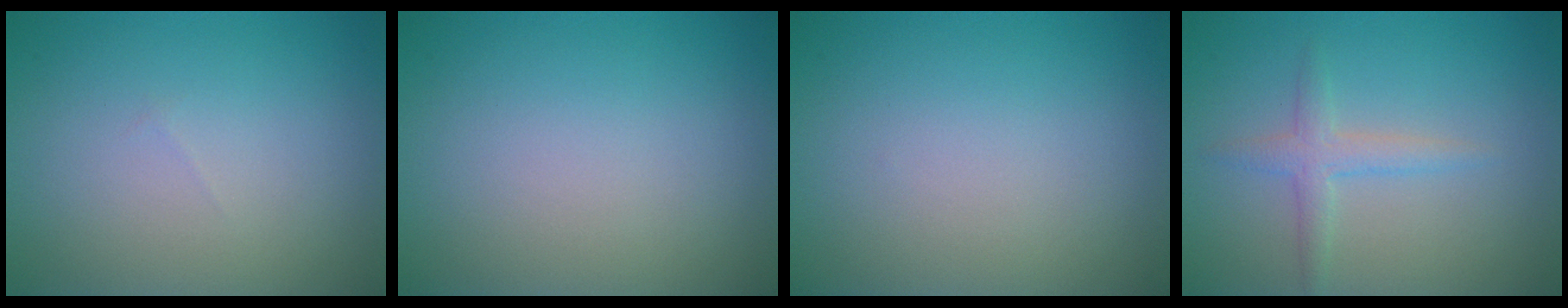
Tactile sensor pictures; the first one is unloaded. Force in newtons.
{"total": 0.0}
{"total": 0.0}
{"total": 2.1, "press": 2.1, "slide": 0.1}